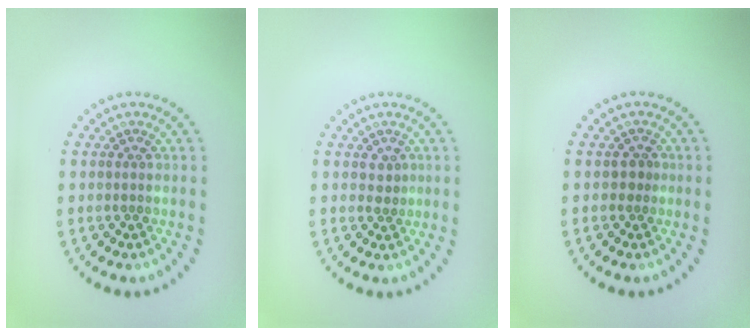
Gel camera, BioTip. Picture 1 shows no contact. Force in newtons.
{"total": 1.0, "press": 0.8, "slide": 0.6}
{"total": 1.1, "press": 0.8, "slide": 0.6}